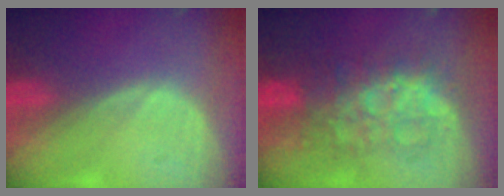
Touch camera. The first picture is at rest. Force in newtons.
{"total": 8.3, "press": 8.3, "slide": 0.2}